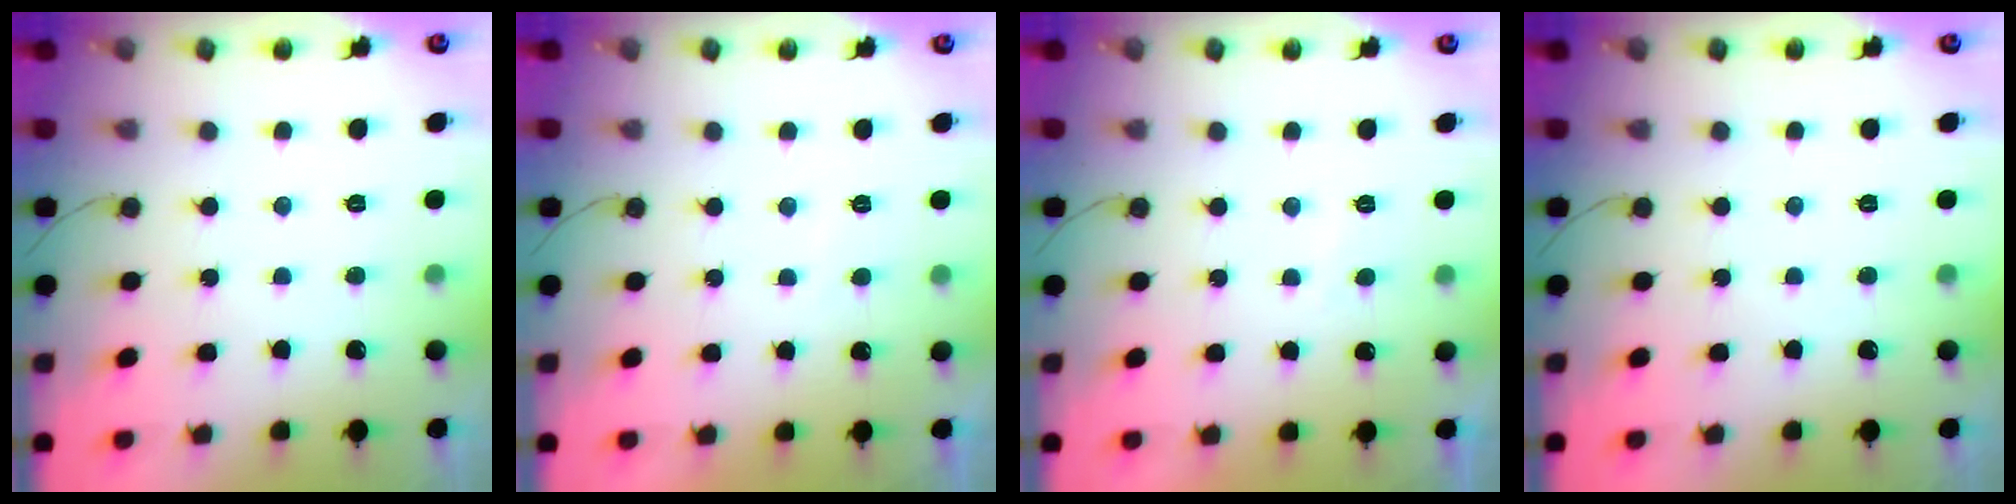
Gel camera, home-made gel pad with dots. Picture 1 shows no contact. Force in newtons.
{"total": 0.5, "press": 0.3, "slide": 0.5}
{"total": 0.9, "press": 0.7, "slide": 0.6}
{"total": 0.0}